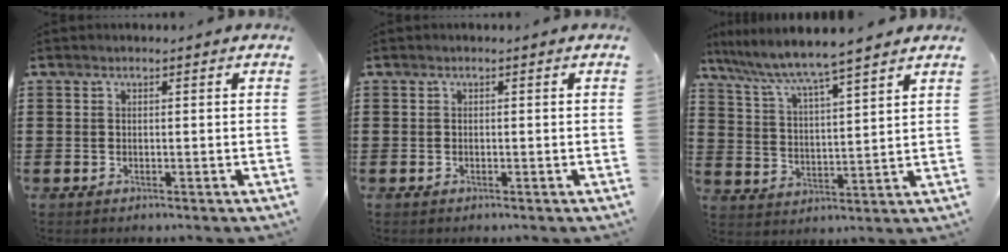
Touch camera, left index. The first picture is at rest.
{"total": 0.0}
{"total": 6.0, "force": [5.3, -0.6, 2.6], "torque": [-0.075, -0.038, 0.085]}